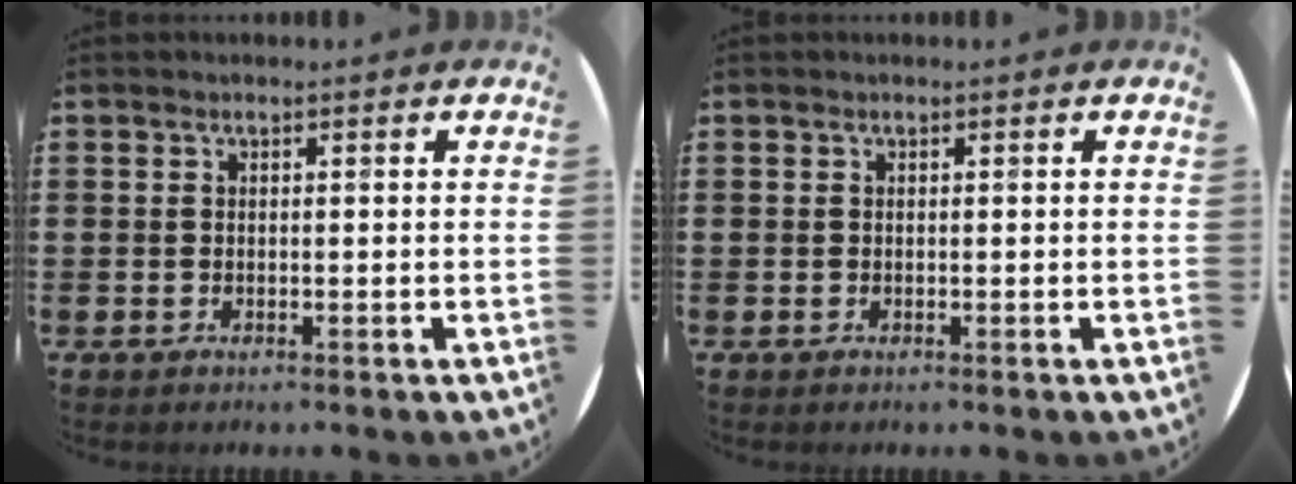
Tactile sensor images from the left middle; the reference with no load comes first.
{"total": 0.0}